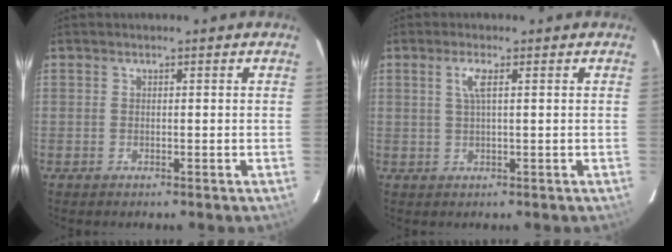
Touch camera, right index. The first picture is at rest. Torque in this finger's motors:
{"motor_torque": [0.10, -0.03, 0.15, 0.05]}